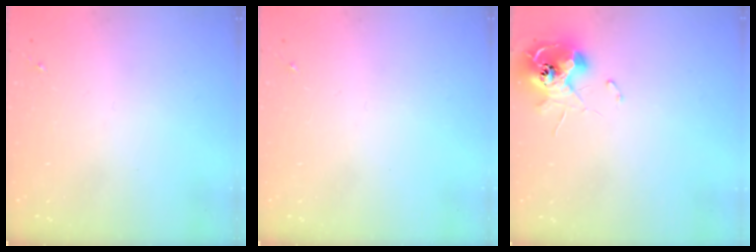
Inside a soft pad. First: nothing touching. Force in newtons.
{"total": 0.0}
{"total": 11.2, "press": 11.2, "slide": 0.8}